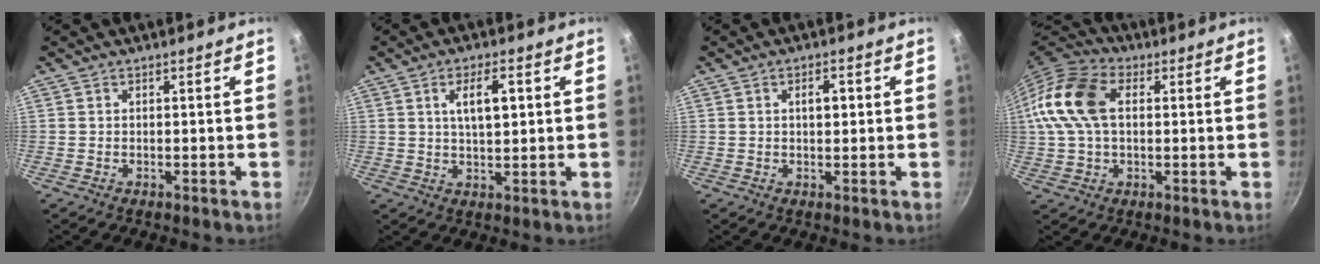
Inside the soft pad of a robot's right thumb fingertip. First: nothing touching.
{"total": 6.4, "force": [1.8, 2.6, 5.6], "torque": [-0.082, 0.000, 0.033]}
{"total": 3.0, "force": [0.6, 1.6, 2.5], "torque": [-0.024, 0.004, 0.008]}
{"total": 14.8, "force": [2.4, 9.4, 11.2], "torque": [-0.213, 0.026, 0.028]}